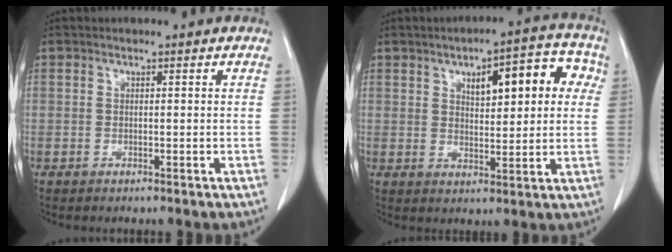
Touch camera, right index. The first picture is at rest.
{"total": 11.0, "force": [3.6, 4.0, 9.6], "torque": [-0.123, 0.030, 0.049]}